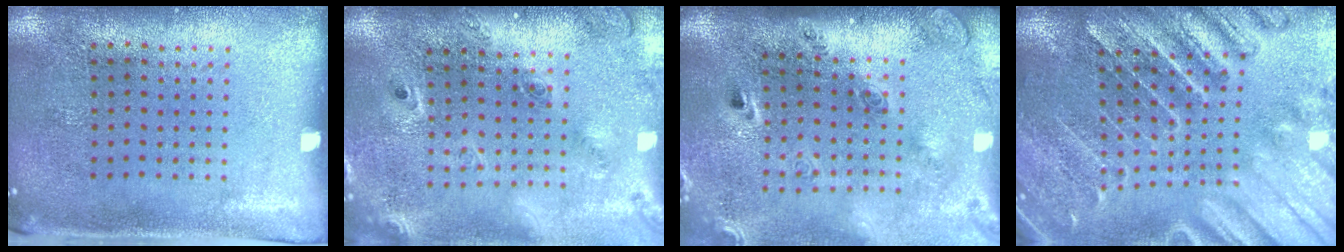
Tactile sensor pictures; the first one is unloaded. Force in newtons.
{"total": 2.4, "press": 1.7, "slide": 1.7}
{"total": 2.9, "press": 2.0, "slide": 2.1}
{"total": 3.6, "press": 3.2, "slide": 1.6}